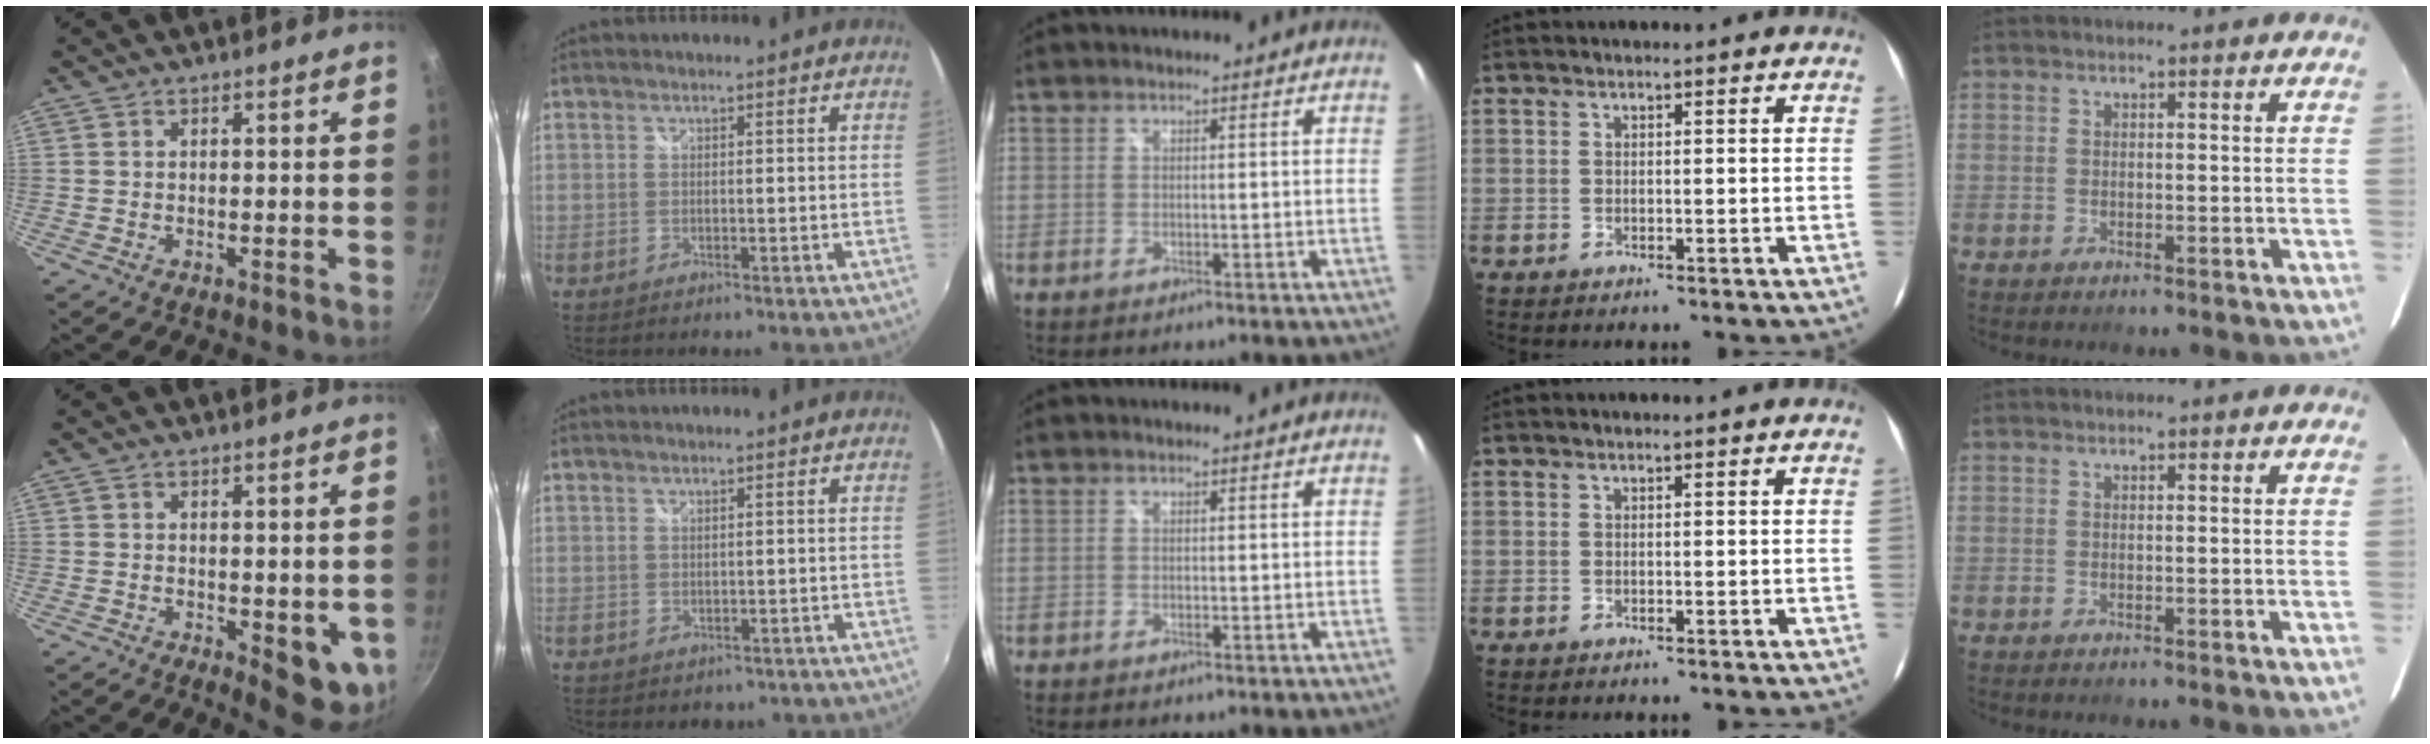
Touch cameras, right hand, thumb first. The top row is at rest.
{"thumb": {"total": 7.9, "force": [-0.3, 3.7, 7.0], "torque": [-0.059, -0.003, 0.008]}, "index": {"total": 1.8, "force": [-0.7, 1.5, 0.6], "torque": [-0.009, -0.001, -0.003]}}